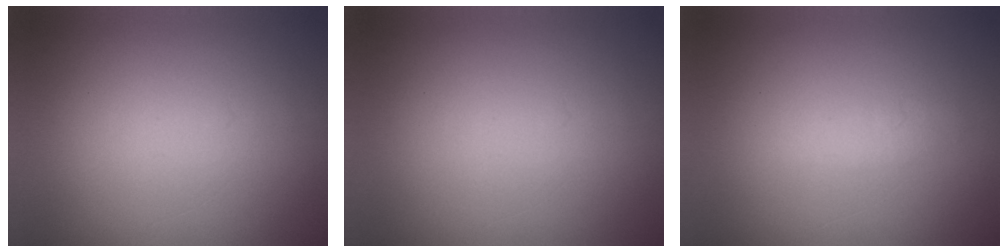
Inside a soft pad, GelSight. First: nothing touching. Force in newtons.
{"total": 0.0}
{"total": 1.3}